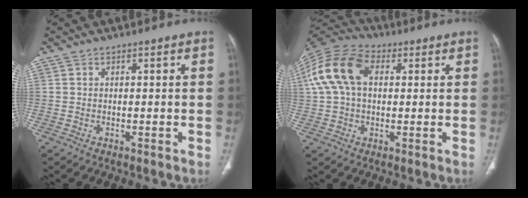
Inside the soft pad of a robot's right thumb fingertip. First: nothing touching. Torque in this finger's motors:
{"motor_torque": [-0.49, 1.07, 0.76, -0.27, 0.26]}